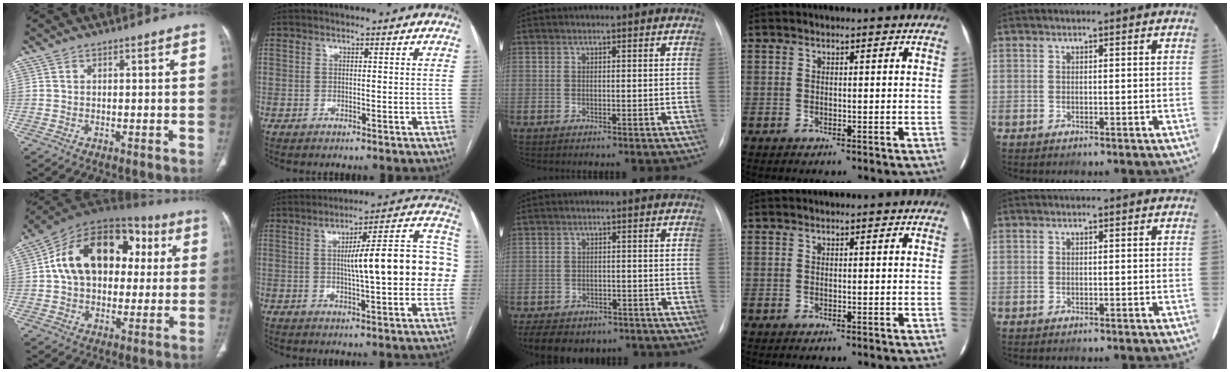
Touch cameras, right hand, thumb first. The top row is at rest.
{"thumb": {"total": 22.3, "force": [3.5, 15.2, 15.9], "torque": [-0.234, 0.033, 0.050]}, "index": {"total": 18.0, "force": [0.6, 3.6, 17.6], "torque": [-0.230, 0.042, 0.012]}, "middle": {"total": 12.9, "force": [-9.7, 7.1, 4.9], "torque": [-0.101, 0.000, -0.121]}}